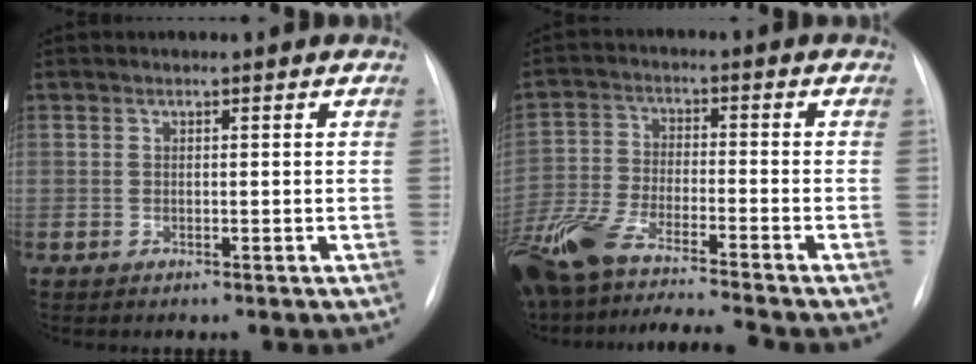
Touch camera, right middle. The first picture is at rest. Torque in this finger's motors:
{"motor_torque": [1.10, -1.04, 0.29, 0.09]}